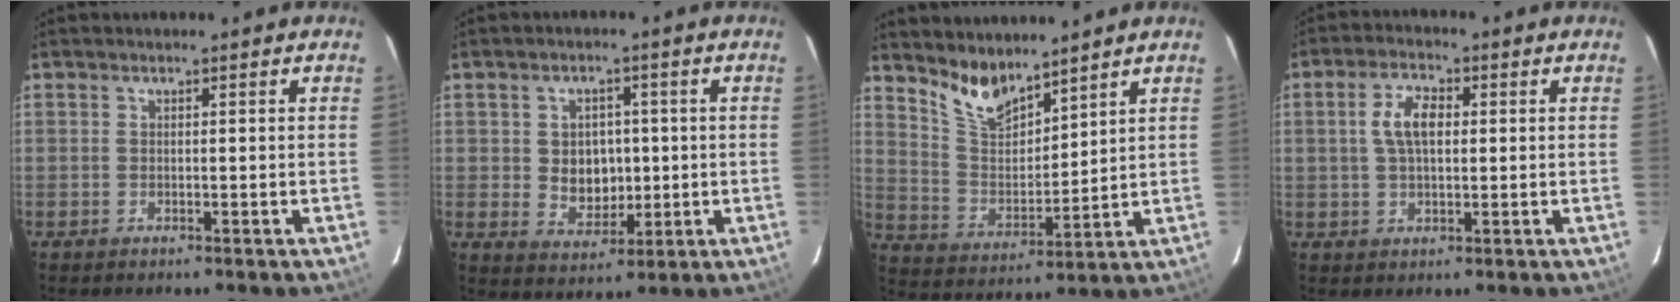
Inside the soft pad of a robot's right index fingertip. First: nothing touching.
{"total": 6.7, "force": [0.2, 5.6, 3.7], "torque": [-0.067, 0.004, 0.019]}
{"total": 9.0, "force": [7.6, 3.0, 3.9], "torque": [-0.075, -0.005, 0.153]}
{"total": 6.2, "force": [1.0, 3.2, 5.3], "torque": [-0.100, 0.013, 0.019]}